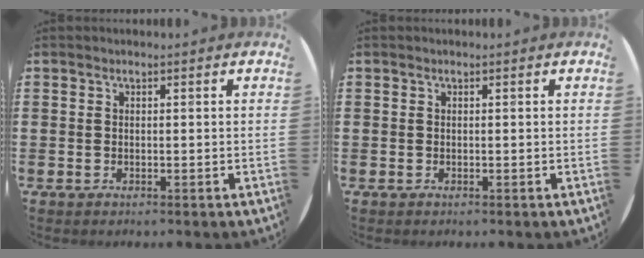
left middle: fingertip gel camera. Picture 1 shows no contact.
{"total": 0.0}